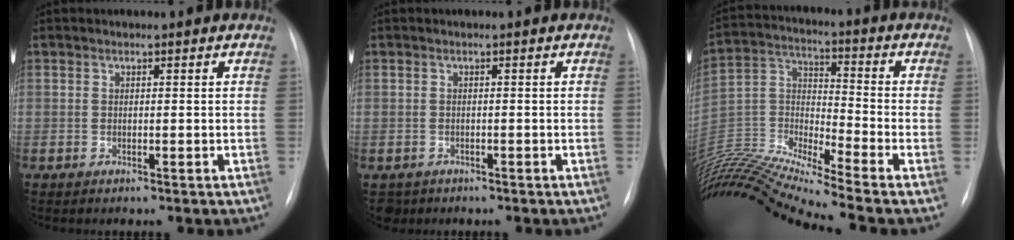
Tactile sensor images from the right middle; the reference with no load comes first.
{"total": 2.3, "force": [-1.6, 1.7, 0.1], "torque": [0.000, 0.002, -0.024]}
{"total": 20.6, "force": [-18.8, -2.0, 8.2], "torque": [-0.181, 0.006, -0.343]}